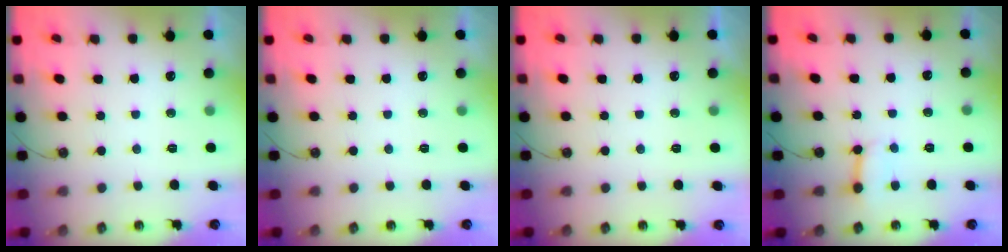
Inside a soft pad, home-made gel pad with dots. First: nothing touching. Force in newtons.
{"total": 0.0}
{"total": 0.0}
{"total": 3.7, "press": 3.7, "slide": 0.4}